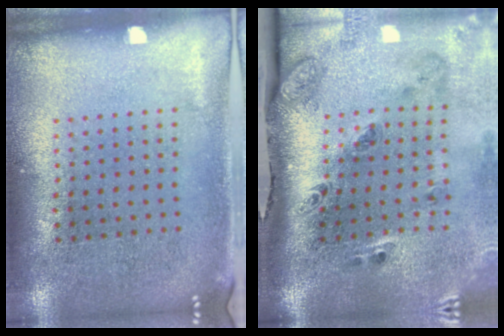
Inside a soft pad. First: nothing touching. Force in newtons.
{"total": 3.4, "press": 2.1, "slide": 2.7}